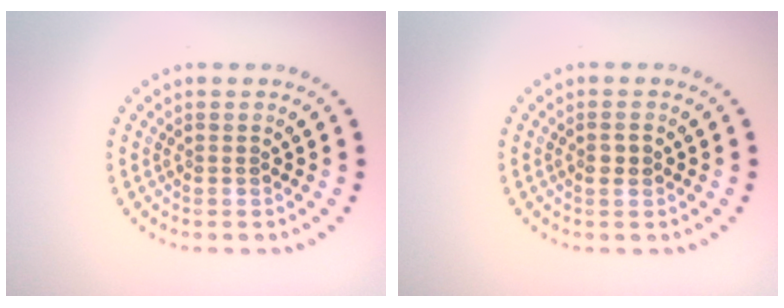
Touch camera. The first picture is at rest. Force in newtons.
{"total": 1.1, "press": 1.0, "slide": 0.2}